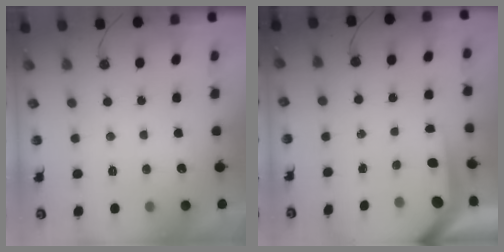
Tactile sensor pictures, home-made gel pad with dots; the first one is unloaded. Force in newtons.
{"total": 5.6, "press": 5.6, "slide": 0.4}